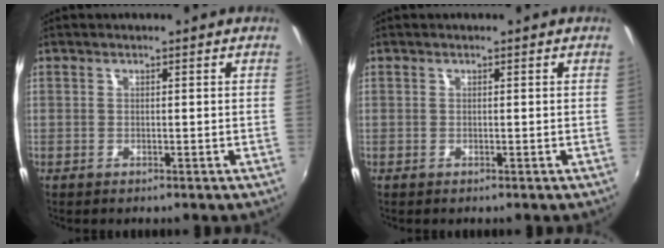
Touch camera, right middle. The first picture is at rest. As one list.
[{"total": 0.0}]